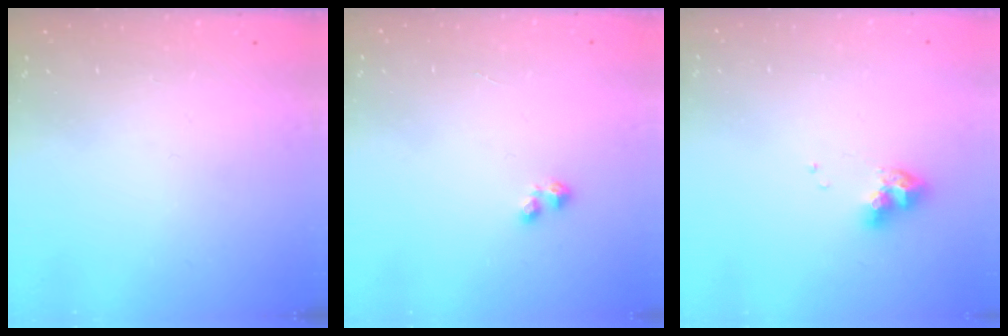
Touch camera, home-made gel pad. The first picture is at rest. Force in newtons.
{"total": 2.2, "press": 2.2, "slide": 0.4}
{"total": 9.1, "press": 9.1, "slide": 1.1}